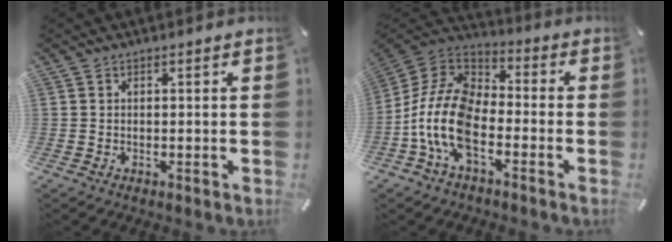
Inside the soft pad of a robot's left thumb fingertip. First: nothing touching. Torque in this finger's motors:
{"motor_torque": [-0.11, 1.60, 1.01, -0.39, 0.68]}